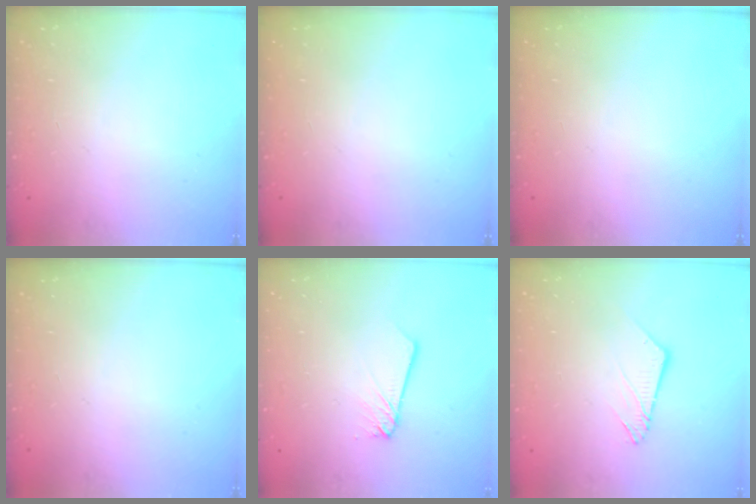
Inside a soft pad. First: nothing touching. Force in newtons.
{"total": 0.0}
{"total": 0.0}
{"total": 0.0}
{"total": 1.5, "press": 1.4, "slide": 0.1}
{"total": 6.2, "press": 6.2, "slide": 0.6}